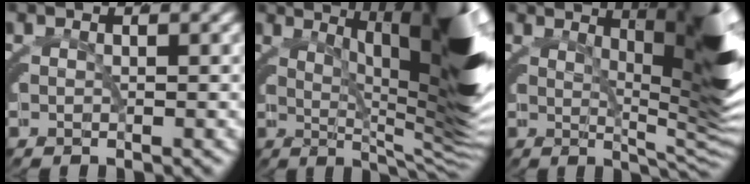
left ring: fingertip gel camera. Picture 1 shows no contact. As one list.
[{"total": 20.3, "force": [3.3, 6.2, 19.0], "torque": [-0.207, 0.020, 0.038]}, {"total": 14.7, "force": [2.0, 3.9, 14.0], "torque": [-0.139, 0.018, 0.028]}]